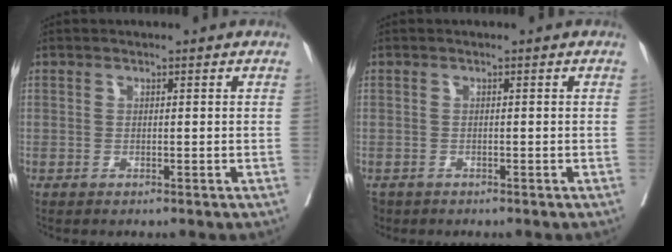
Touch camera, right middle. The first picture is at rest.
{"total": 2.5, "force": [-1.8, 1.6, 0.4], "torque": [-0.011, -0.003, -0.034]}